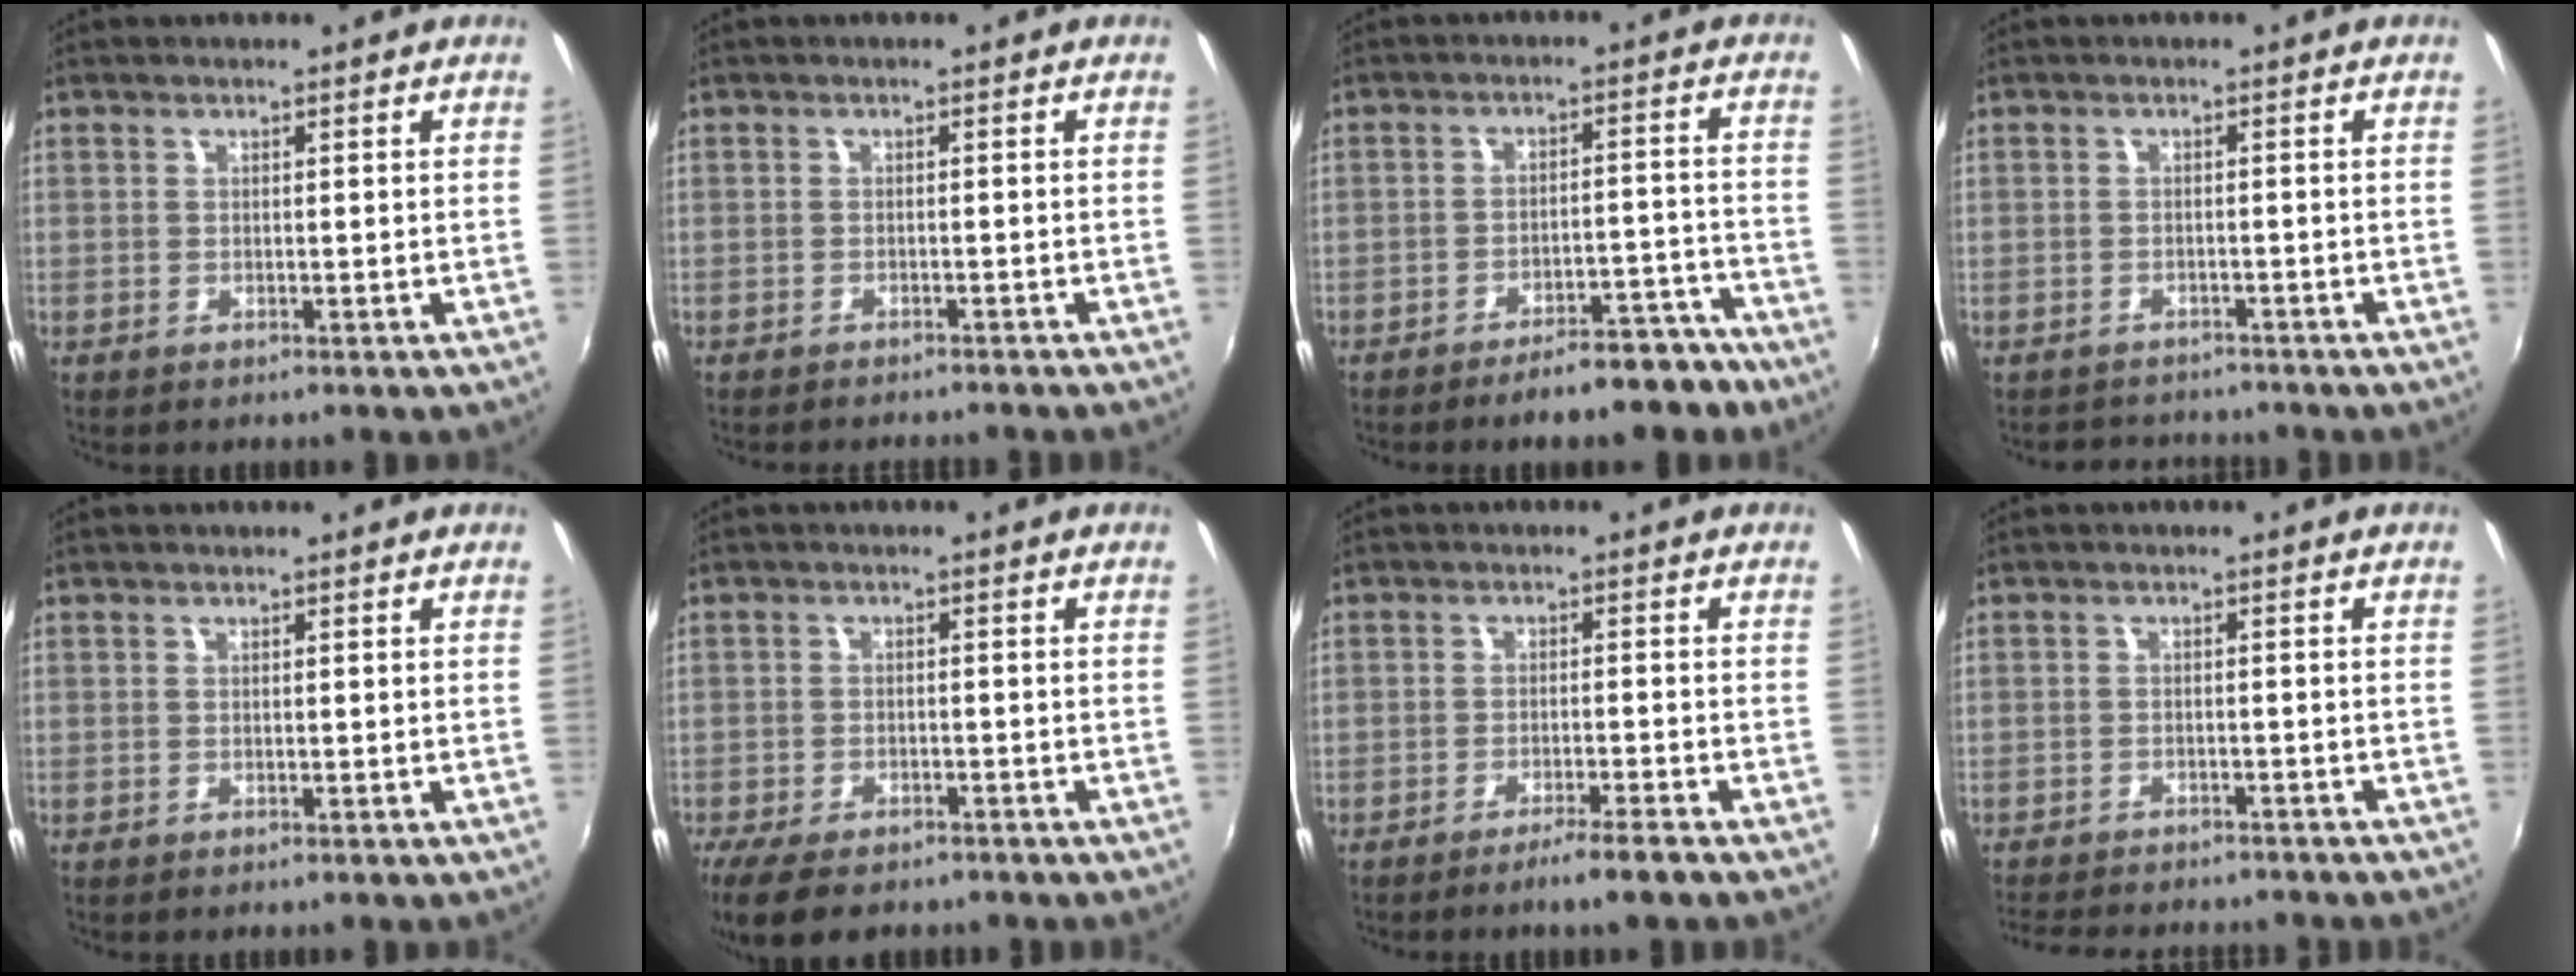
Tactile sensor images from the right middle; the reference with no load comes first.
{"total": 4.7, "force": [-4.3, 0.8, 1.7], "torque": [-0.042, -0.012, -0.062]}
{"total": 10.0, "force": [-8.3, 3.2, 4.5], "torque": [-0.066, 0.025, -0.095]}
{"total": 4.2, "force": [-3.8, 1.7, 0.2], "torque": [-0.014, 0.006, -0.061]}
{"total": 0.0}
{"total": 9.8, "force": [-7.6, 3.7, 4.9], "torque": [-0.116, -0.031, -0.129]}
{"total": 3.9, "force": [-3.2, -0.6, 2.2], "torque": [-0.051, -0.002, -0.052]}
{"total": 11.9, "force": [-10.5, 2.9, 4.6], "torque": [-0.106, -0.019, -0.151]}